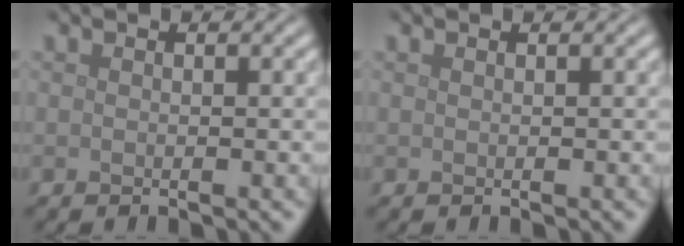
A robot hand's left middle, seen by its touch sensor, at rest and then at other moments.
{"total": 0.0}